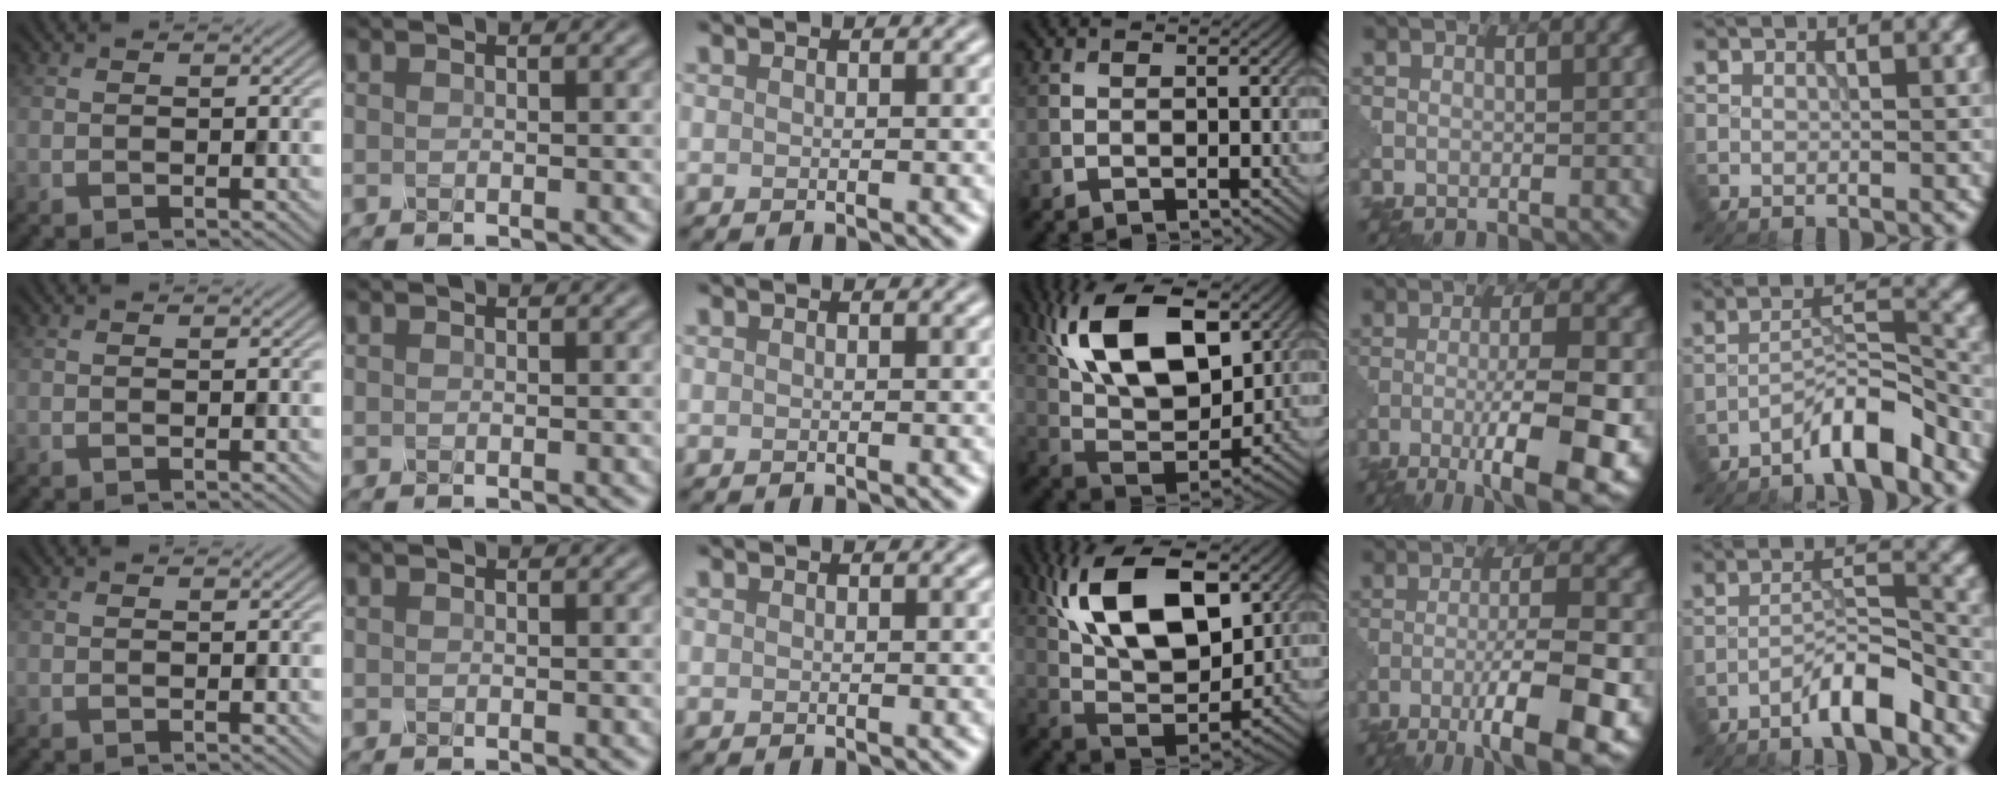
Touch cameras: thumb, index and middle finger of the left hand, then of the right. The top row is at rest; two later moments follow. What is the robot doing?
{"motion": "disassemble", "object": "glue stick"}